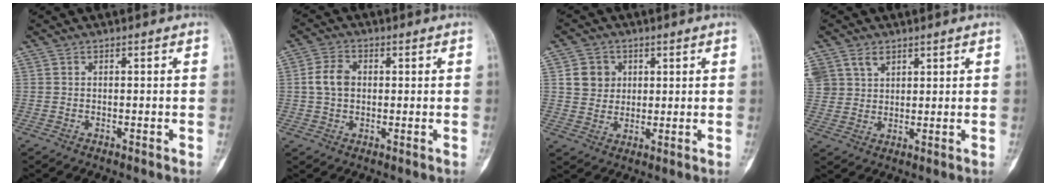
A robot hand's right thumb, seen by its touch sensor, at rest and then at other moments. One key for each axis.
{"total": 5.1, "fx": 0.4, "fy": 3.8, "fz": 3.3, "tx": -0.055, "ty": 0.014, "tz": 0.003}
{"total": 5.7, "fx": 1.7, "fy": 5.1, "fz": 1.7, "tx": 0.004, "ty": 0.001, "tz": 0.028}
{"total": 7.7, "fx": 4.2, "fy": 5.9, "fz": 2.6, "tx": -0.043, "ty": 0.002, "tz": 0.090}